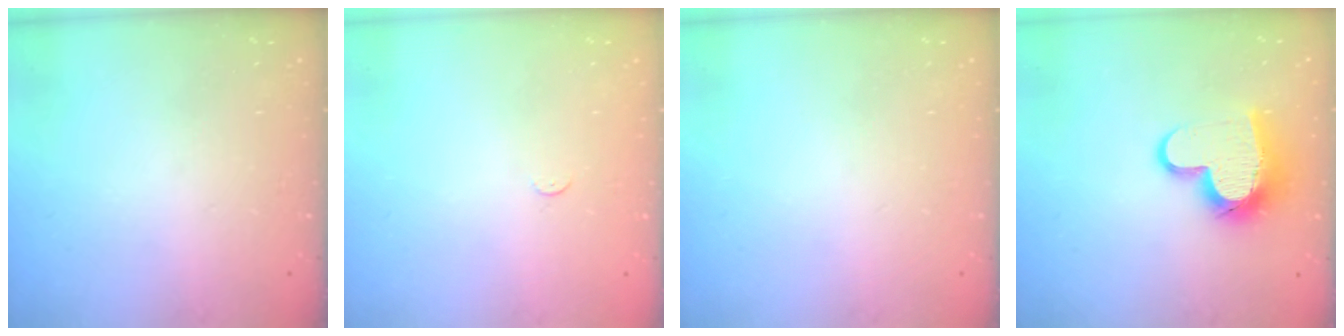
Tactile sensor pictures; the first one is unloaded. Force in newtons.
{"total": 2.3, "press": 2.3, "slide": 0.3}
{"total": 0.0}
{"total": 13.2, "press": 13.2, "slide": 1.1}